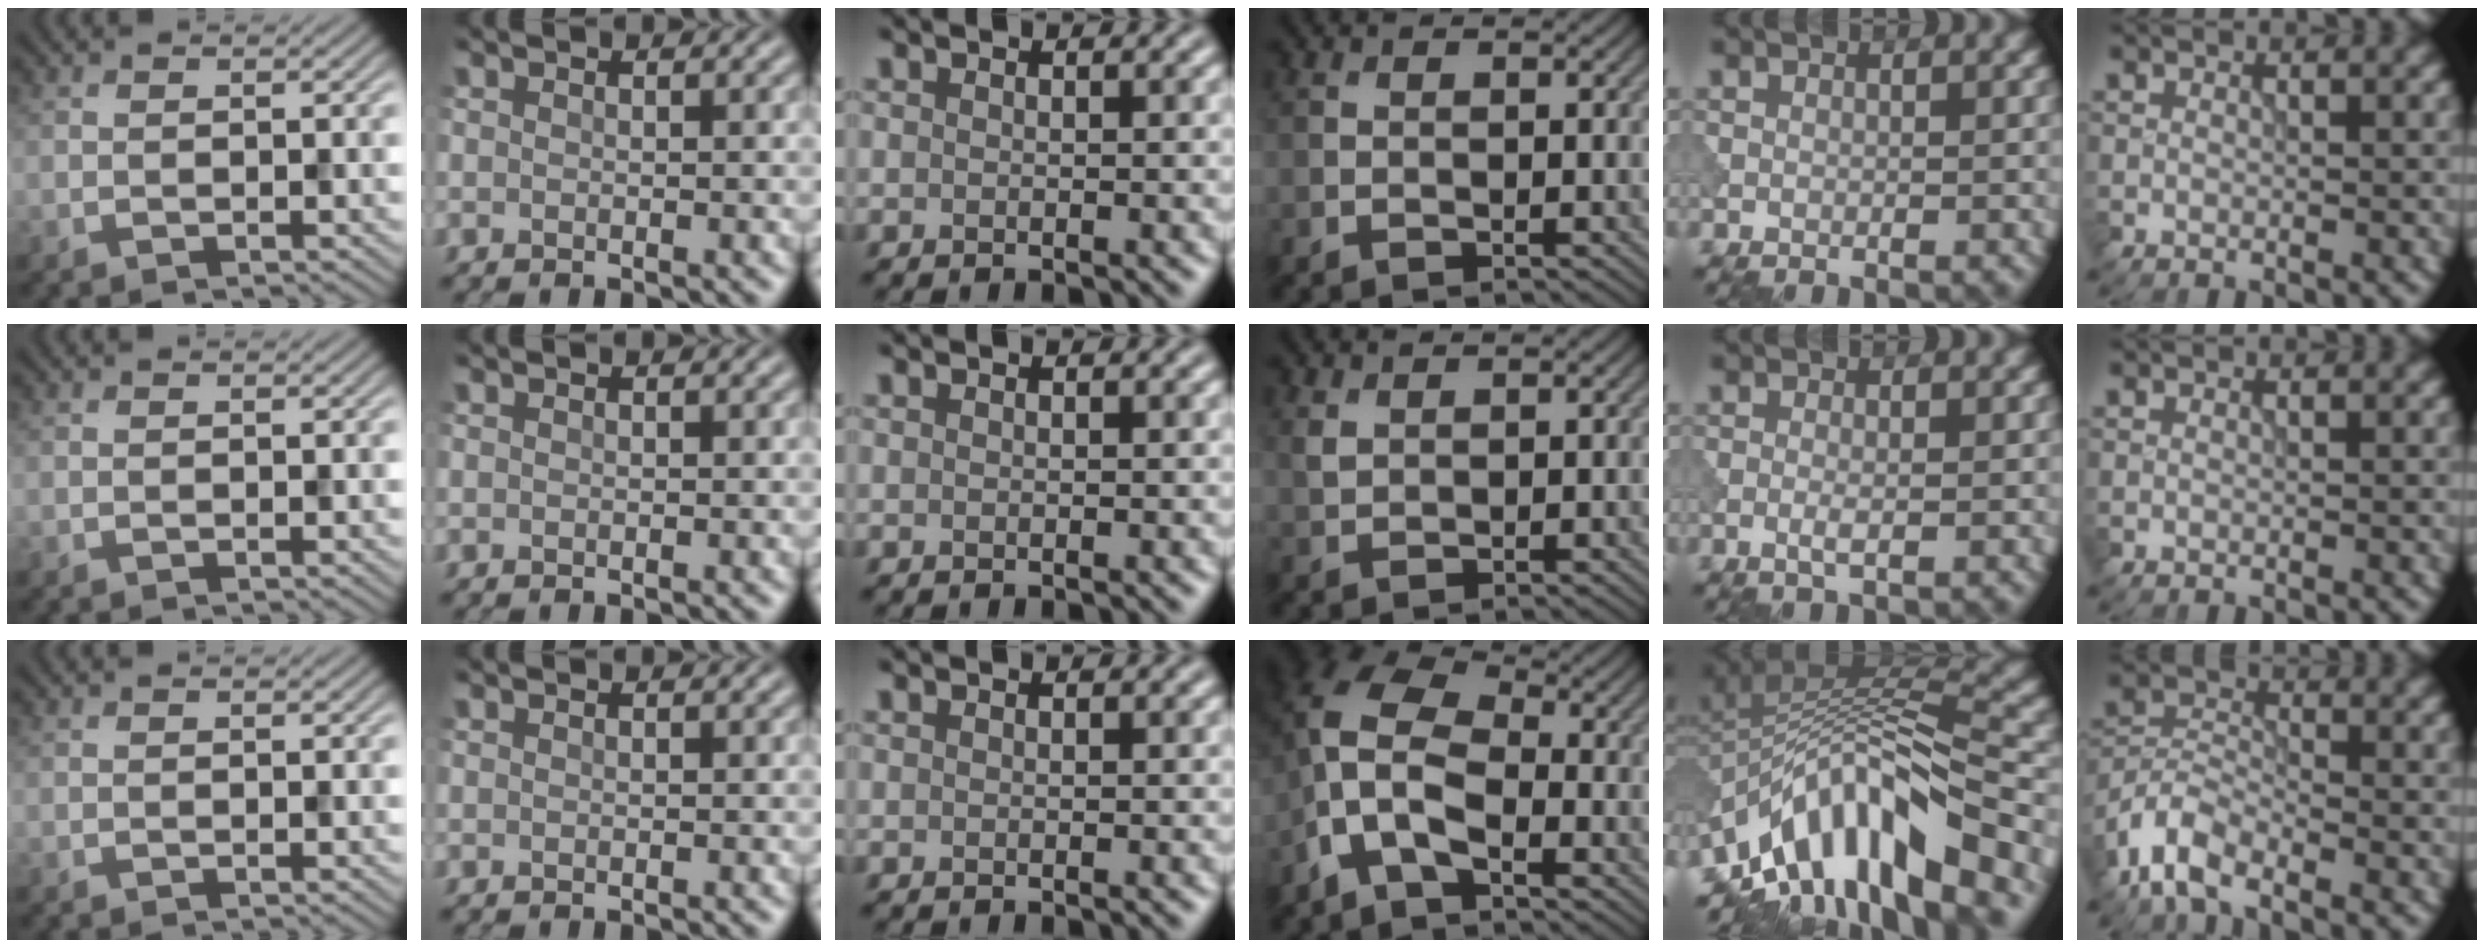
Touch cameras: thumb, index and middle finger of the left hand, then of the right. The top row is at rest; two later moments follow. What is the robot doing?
{"motion": "dispense", "object": "pipette"}